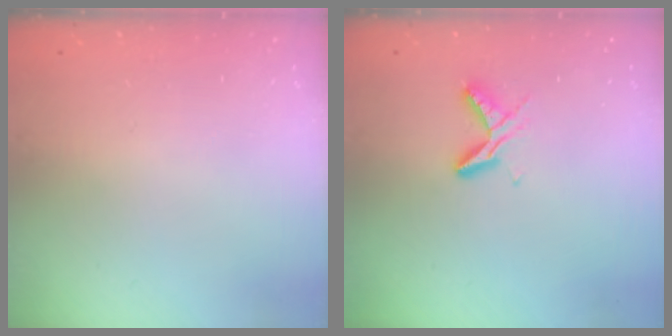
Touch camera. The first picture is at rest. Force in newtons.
{"total": 5.8, "press": 5.8, "slide": 0.5}